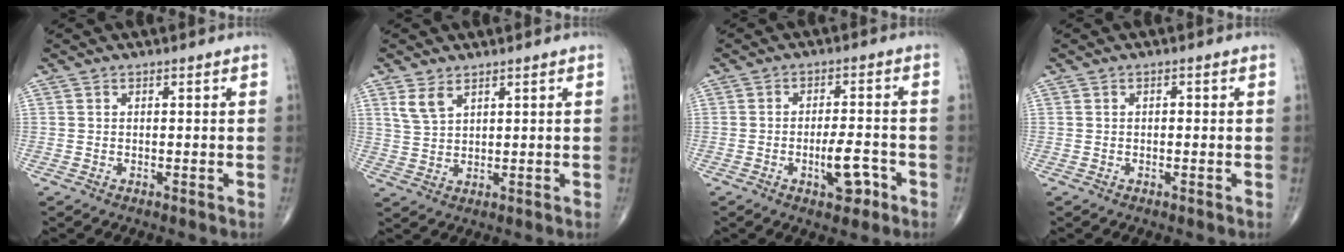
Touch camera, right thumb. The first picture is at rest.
{"total": 4.0, "force": [2.5, 2.0, 2.4], "torque": [-0.047, -0.008, 0.057]}
{"total": 6.4, "force": [-2.7, 2.5, 5.2], "torque": [-0.072, 0.016, -0.038]}
{"total": 0.8, "force": [0.0, 0.4, 0.6], "torque": [-0.009, 0.001, 0.000]}